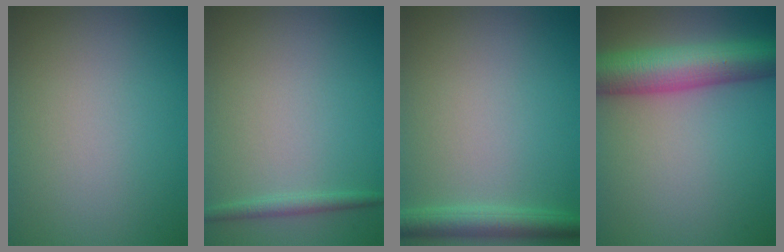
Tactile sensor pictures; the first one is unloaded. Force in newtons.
{"total": 1.3, "press": 1.3, "slide": 0.1}
{"total": 3.0, "press": 3.0, "slide": 0.1}
{"total": 8.1, "press": 8.1, "slide": 0.2}